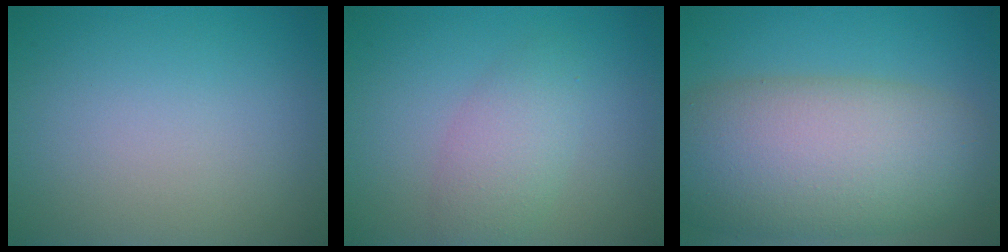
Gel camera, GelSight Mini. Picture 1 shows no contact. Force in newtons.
{"total": 3.1, "press": 3.1, "slide": 0.0}
{"total": 11.9, "press": 11.8, "slide": 0.6}